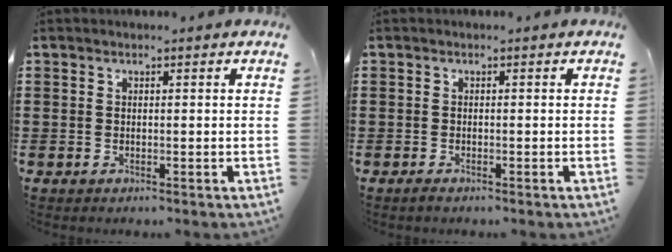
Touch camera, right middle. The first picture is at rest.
{"total": 0.5, "force": [-0.5, 0.1, 0.2], "torque": [-0.004, -0.004, -0.009]}